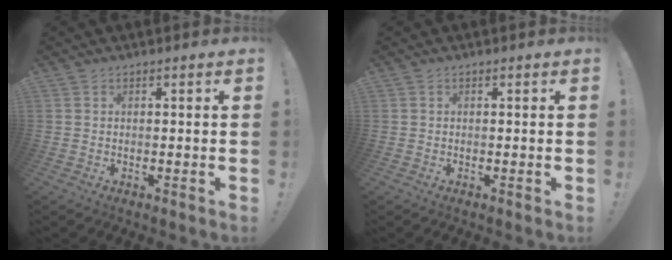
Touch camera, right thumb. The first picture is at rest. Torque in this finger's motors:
{"motor_torque": [-0.21, -0.08, 0.04, -0.17, -0.02]}